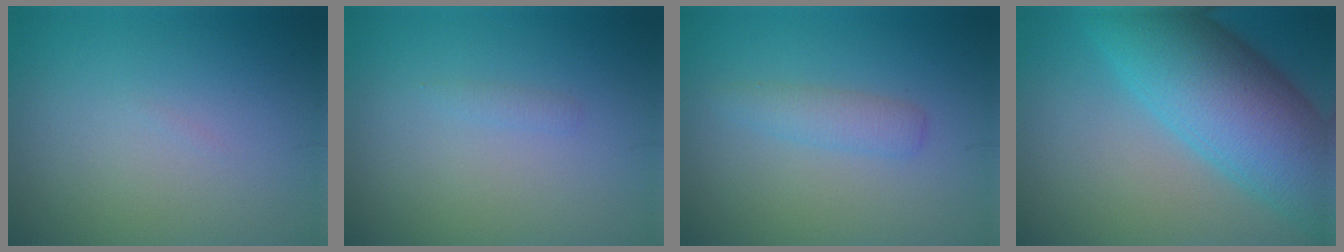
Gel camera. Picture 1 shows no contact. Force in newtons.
{"total": 0.6, "press": 0.6, "slide": 0.1}
{"total": 1.8, "press": 1.8, "slide": 0.1}
{"total": 11.5, "press": 11.5, "slide": 0.3}